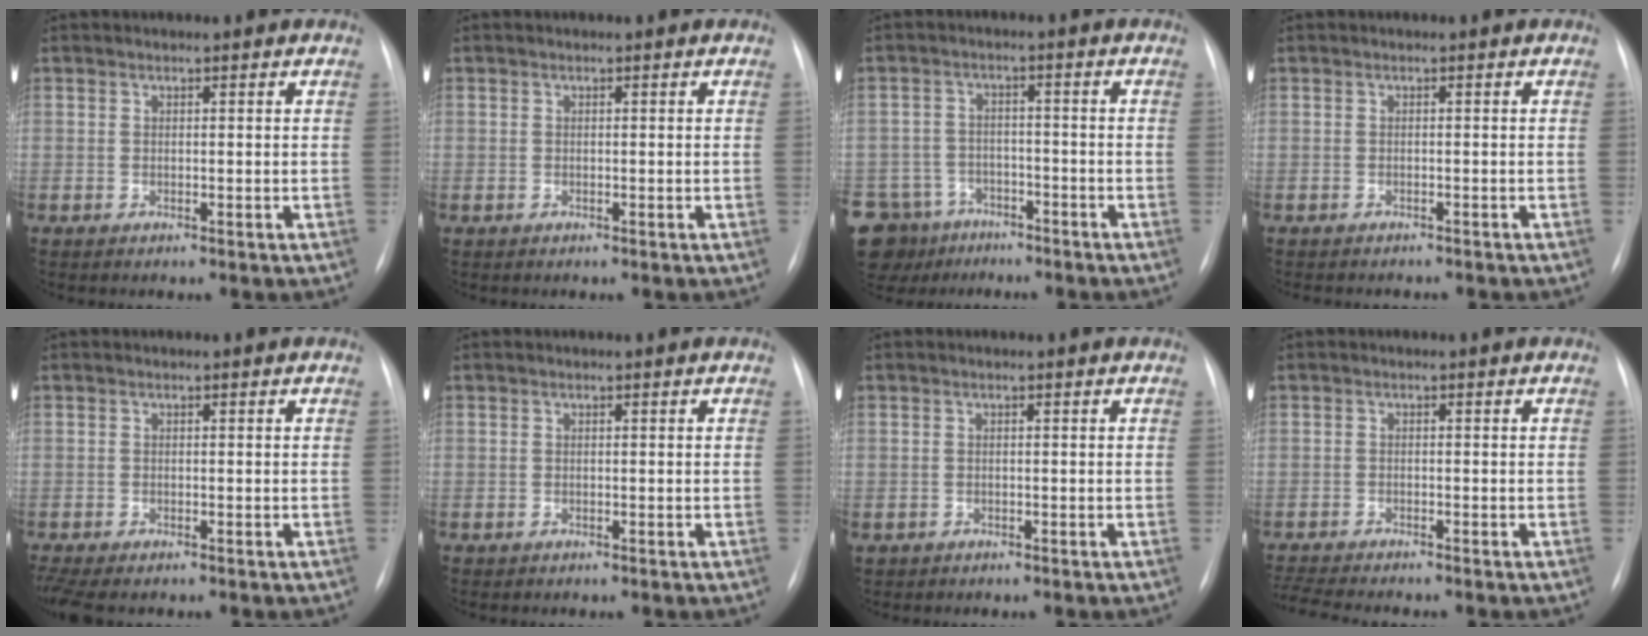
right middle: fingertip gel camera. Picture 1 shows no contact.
{"total": 0.0}
{"total": 10.9, "force": [-8.1, 7.0, 1.9], "torque": [-0.051, 0.012, -0.121]}
{"total": 4.1, "force": [-3.7, 1.0, 1.4], "torque": [-0.013, -0.004, -0.042]}
{"total": 5.3, "force": [-3.9, 2.1, 3.0], "torque": [-0.061, -0.006, -0.061]}
{"total": 0.0}
{"total": 0.5, "force": [-0.2, 0.5, 0.0], "torque": [-0.006, 0.002, 0.000]}
{"total": 5.3, "force": [-4.9, -0.4, 2.1], "torque": [-0.043, -0.016, -0.079]}